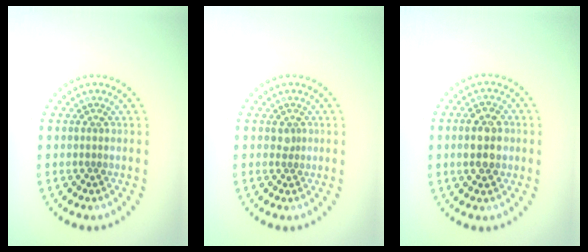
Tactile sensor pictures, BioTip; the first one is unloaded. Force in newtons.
{"total": 0.7, "press": 0.5, "slide": 0.5}
{"total": 3.8, "press": 3.8, "slide": 0.2}